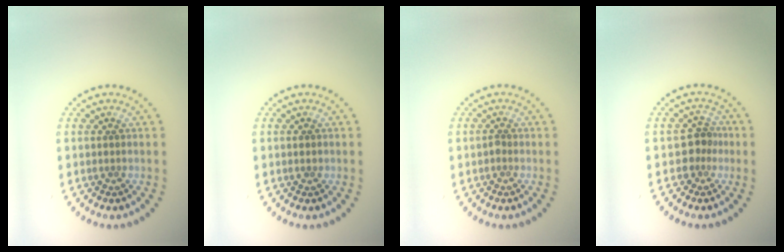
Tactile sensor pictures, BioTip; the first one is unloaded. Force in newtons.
{"total": 0.8, "press": 0.8, "slide": 0.0}
{"total": 0.5, "press": 0.4, "slide": 0.4}
{"total": 2.2, "press": 1.7, "slide": 1.4}